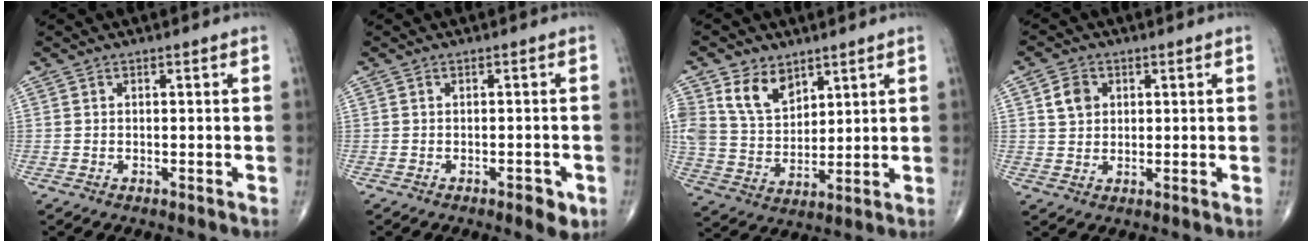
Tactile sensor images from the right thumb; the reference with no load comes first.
{"total": 3.2, "force": [-1.5, 1.3, 2.5], "torque": [-0.027, 0.000, -0.017]}
{"total": 9.7, "force": [5.6, 6.3, 4.7], "torque": [-0.066, -0.034, 0.117]}
{"total": 4.4, "force": [1.4, 3.6, 2.1], "torque": [-0.021, -0.004, 0.025]}